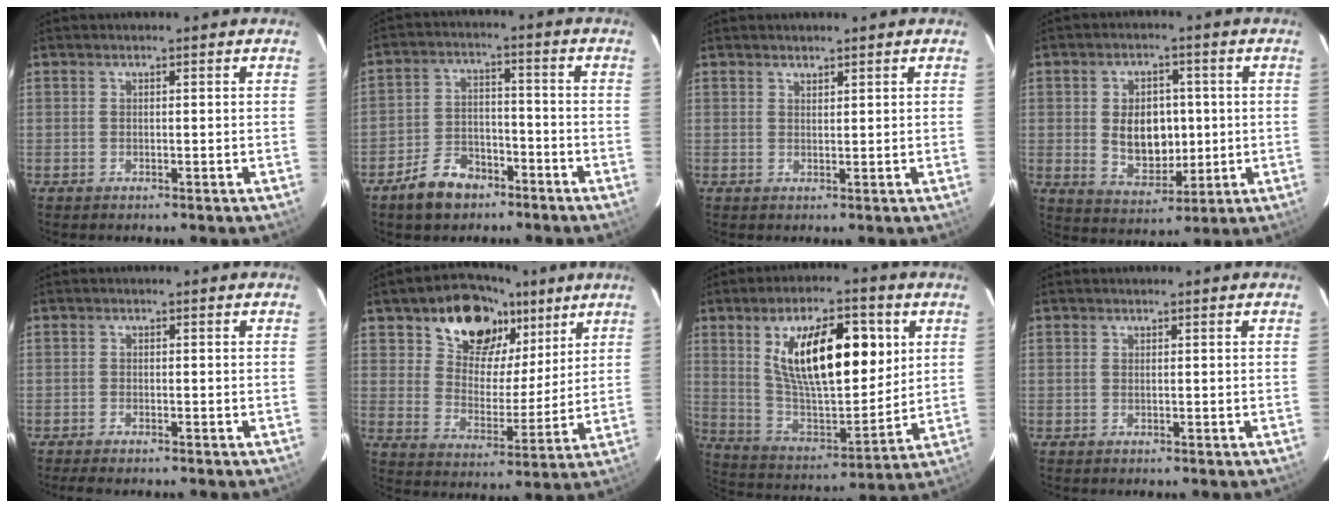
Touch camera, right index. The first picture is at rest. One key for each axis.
{"total": 8.6, "fx": -6.1, "fy": 5.0, "fz": 3.4, "tx": -0.083, "ty": 0.020, "tz": -0.093}
{"total": 1.0, "fx": 1.0, "fy": 0.1, "fz": -0.1, "tx": 0.001, "ty": -0.001, "tz": 0.018}
{"total": 9.5, "fx": 0.3, "fy": 6.7, "fz": 6.8, "tx": -0.127, "ty": 0.002, "tz": 0.021}
{"total": 2.7, "fx": -2.3, "fy": 0.6, "fz": 1.2, "tx": -0.037, "ty": -0.010, "tz": -0.039}
{"total": 15.5, "fx": 9.3, "fy": 10.2, "fz": 7.0, "tx": -0.123, "ty": 0.017, "tz": 0.160}
{"total": 20.8, "fx": 7.1, "fy": 8.6, "fz": 17.6, "tx": -0.294, "ty": 0.004, "tz": 0.131}
{"total": 0.0}